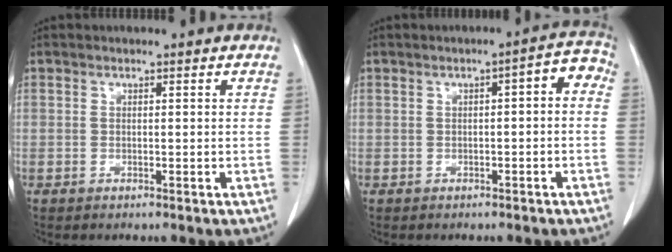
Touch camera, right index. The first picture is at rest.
{"total": 4.0, "force": [0.0, 1.3, 3.8], "torque": [-0.044, 0.026, -0.005]}